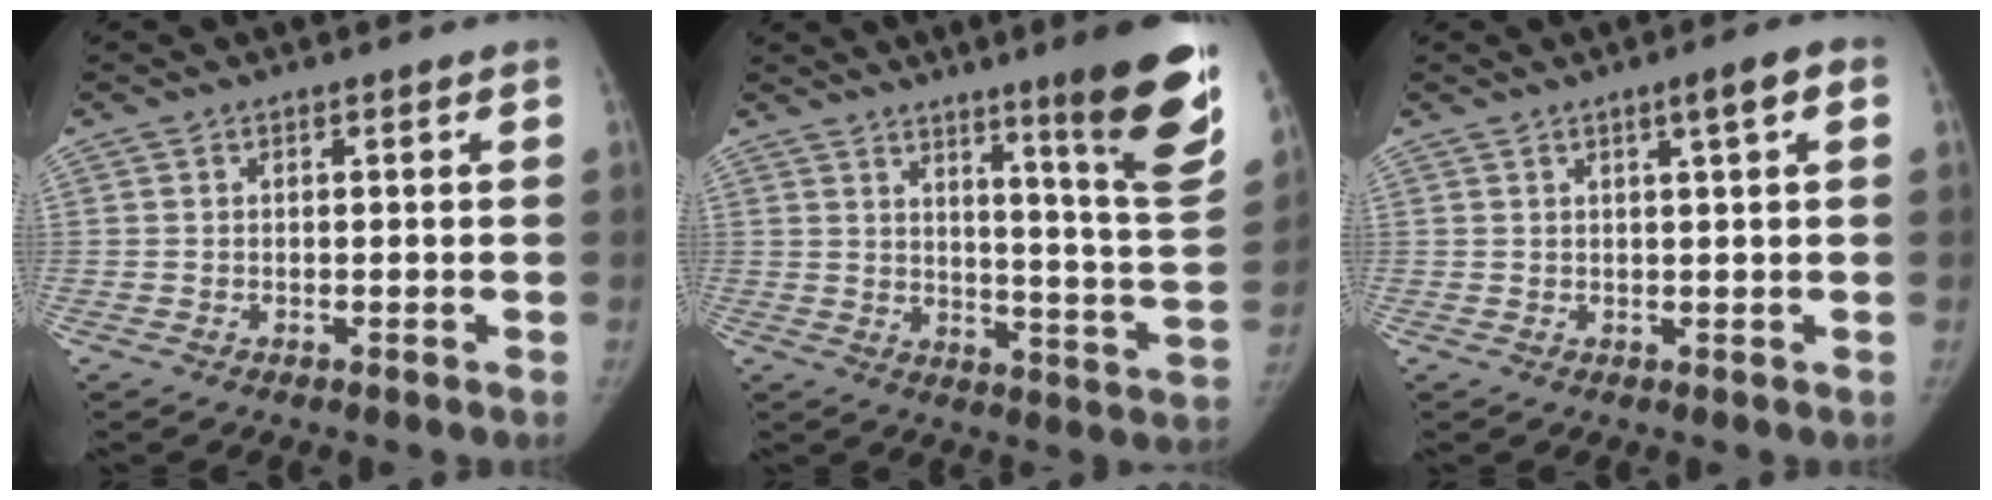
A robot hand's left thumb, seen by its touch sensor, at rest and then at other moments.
{"total": 18.3, "force": [11.2, 0.6, 14.4], "torque": [-0.166, -0.083, 0.159]}
{"total": 3.5, "force": [1.4, 0.2, 3.2], "torque": [-0.043, 0.002, 0.023]}